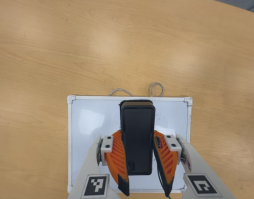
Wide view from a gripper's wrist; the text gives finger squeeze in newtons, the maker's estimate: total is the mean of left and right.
{"total": 10.2, "left": 8.5, "right": 11.9}